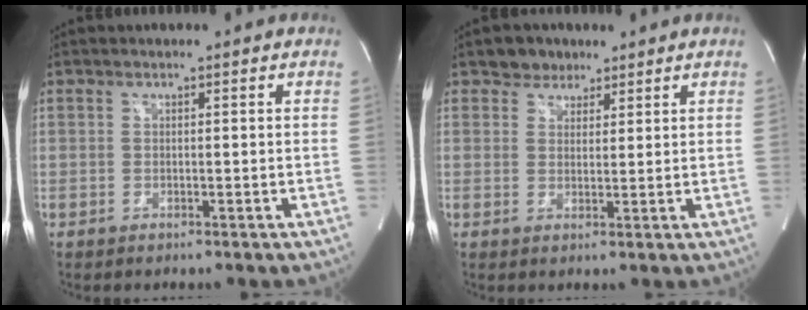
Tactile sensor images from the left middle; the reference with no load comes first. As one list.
[{"total": 3.4, "force": [2.5, 2.3, 0.2], "torque": [-0.001, 0.006, 0.037]}]